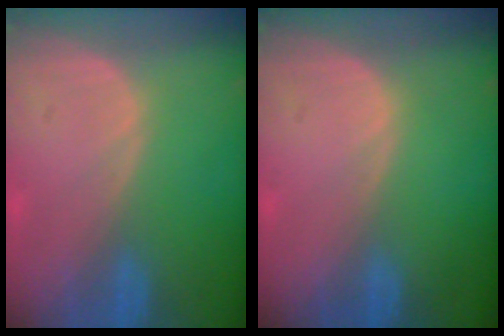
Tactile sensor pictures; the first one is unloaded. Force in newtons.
{"total": 0.0}